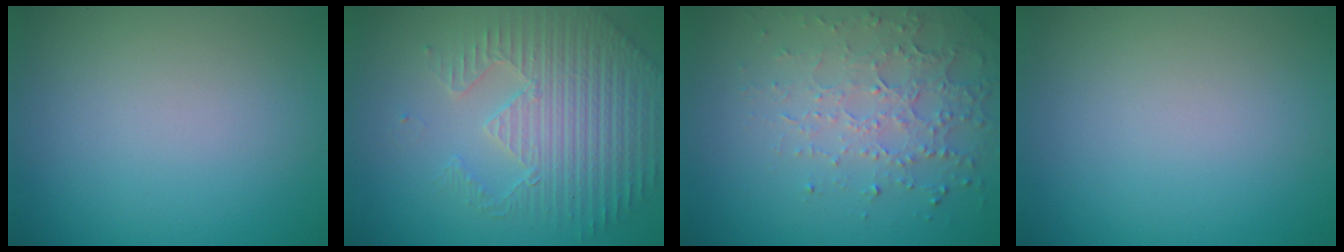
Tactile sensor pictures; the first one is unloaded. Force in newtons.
{"total": 5.0, "press": 4.6, "slide": 1.9}
{"total": 4.6, "press": 3.3, "slide": 3.2}
{"total": 0.0}